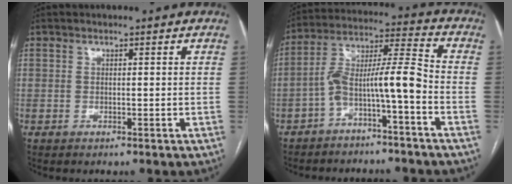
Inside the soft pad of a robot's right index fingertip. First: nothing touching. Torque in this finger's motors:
{"motor_torque": [1.17, -0.44, 0.44, 0.18]}